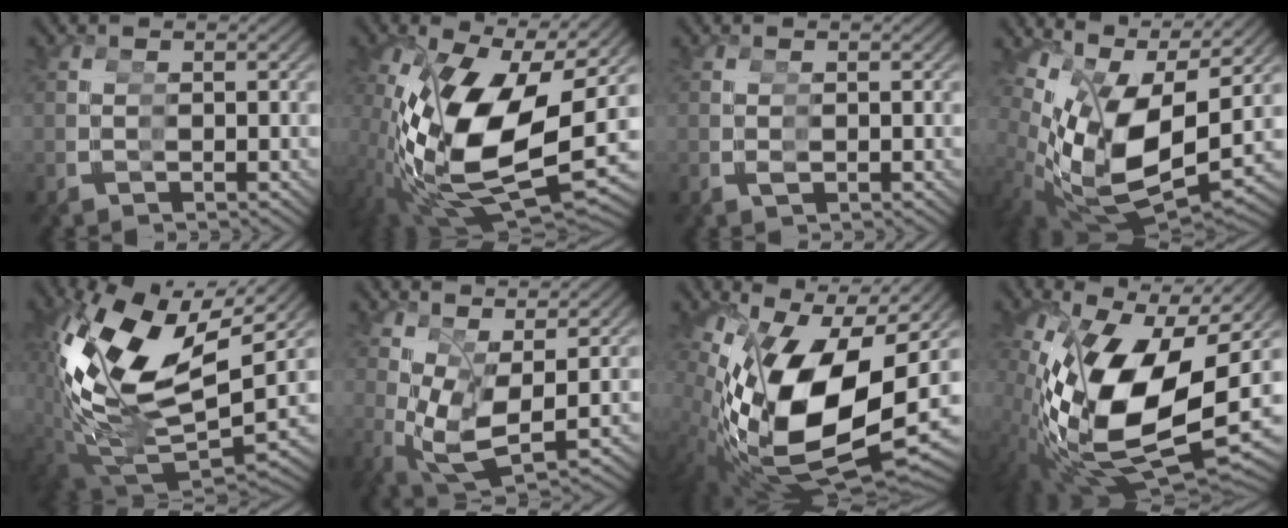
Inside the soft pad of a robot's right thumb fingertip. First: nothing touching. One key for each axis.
{"total": 17.6, "fx": -2.7, "fy": 10.2, "fz": 14.1, "tx": -0.294, "ty": -0.060, "tz": -0.008}
{"total": 0.6, "fx": 0.0, "fy": 0.4, "fz": 0.4, "tx": -0.009, "ty": -0.003, "tz": 0.004}
{"total": 13.1, "fx": 0.9, "fy": 8.4, "fz": 10.1, "tx": -0.231, "ty": -0.054, "tz": 0.042}
{"total": 16.7, "fx": 0.0, "fy": 10.8, "fz": 12.8, "tx": -0.275, "ty": -0.052, "tz": 0.020}
{"total": 7.9, "fx": -0.4, "fy": 5.3, "fz": 5.8, "tx": -0.133, "ty": -0.048, "tz": 0.018}
{"total": 20.8, "fx": -0.4, "fy": 13.1, "fz": 16.2, "tx": -0.340, "ty": -0.065, "tz": 0.030}
{"total": 19.8, "fx": -2.2, "fy": 12.0, "fz": 15.6, "tx": -0.324, "ty": -0.066, "tz": 0.003}